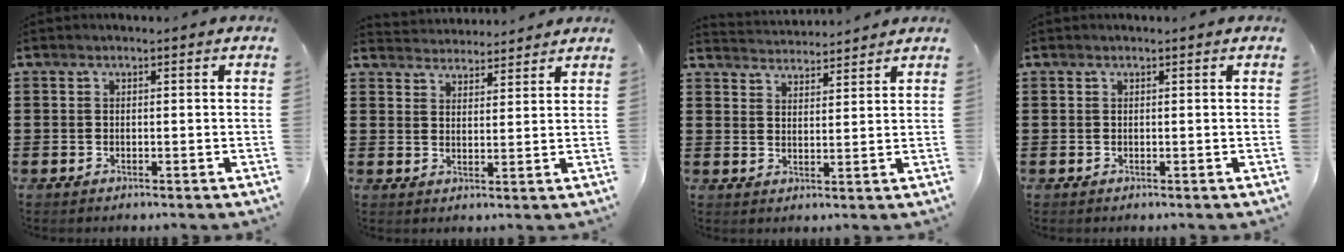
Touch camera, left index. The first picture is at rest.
{"total": 3.3, "force": [3.3, 0.3, -0.3], "torque": [-0.005, -0.014, 0.062]}
{"total": 3.3, "force": [3.3, 0.0, -0.3], "torque": [-0.005, -0.017, 0.060]}
{"total": 0.0}